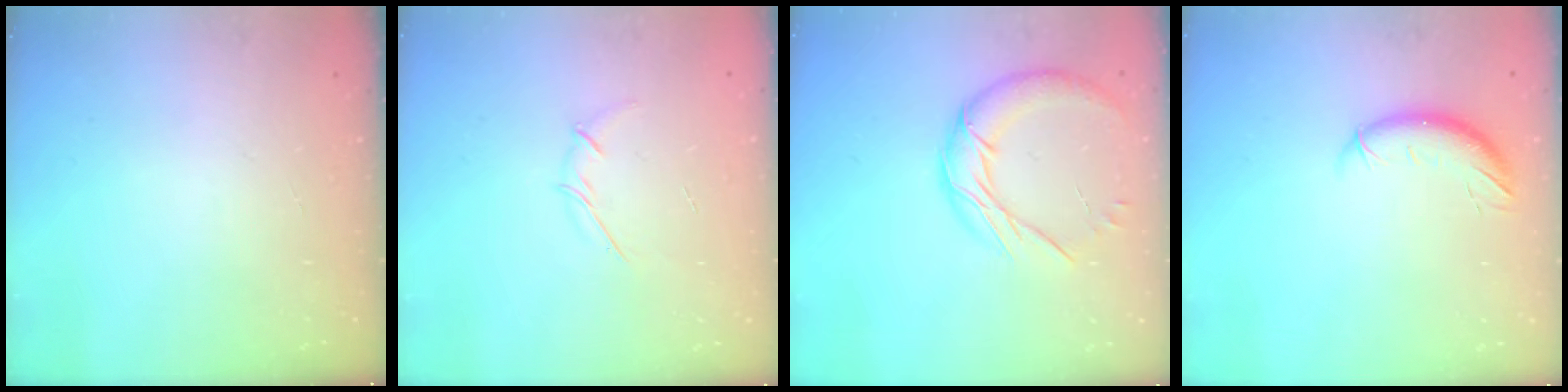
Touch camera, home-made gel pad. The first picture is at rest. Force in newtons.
{"total": 3.4, "press": 3.3, "slide": 0.8}
{"total": 13.2, "press": 13.2, "slide": 1.2}
{"total": 9.2, "press": 9.1, "slide": 1.5}